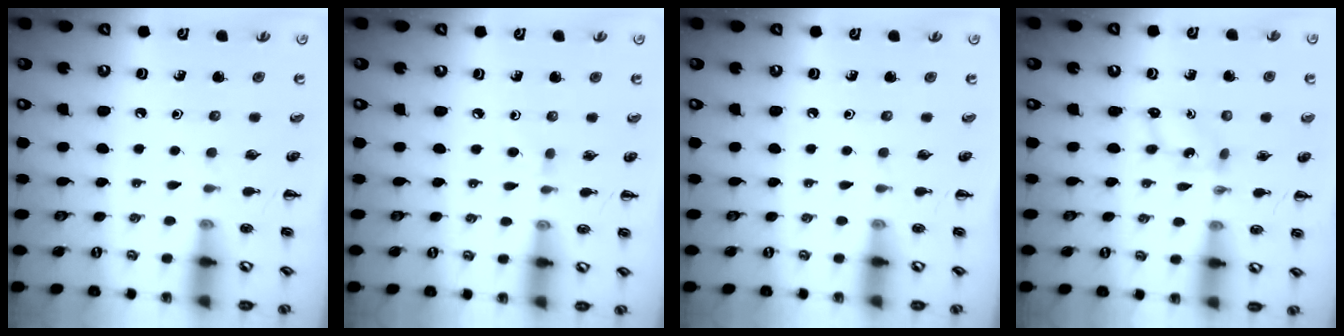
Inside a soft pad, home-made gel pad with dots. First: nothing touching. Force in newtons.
{"total": 2.7, "press": 2.5, "slide": 1.2}
{"total": 0.0}
{"total": 1.7, "press": 1.6, "slide": 0.5}